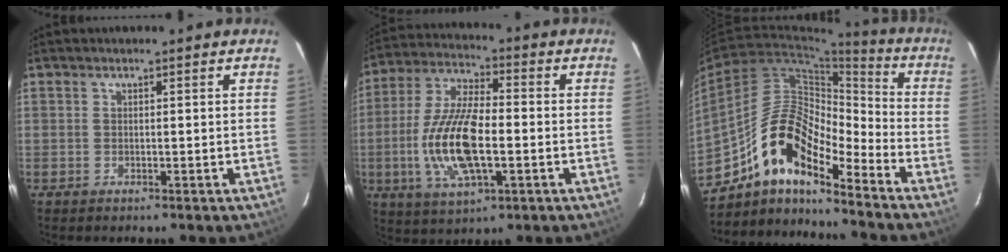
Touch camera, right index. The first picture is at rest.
{"total": 15.8, "force": [-3.1, 6.0, 14.3], "torque": [-0.298, -0.004, -0.059]}
{"total": 14.9, "force": [-10.9, 4.8, 9.0], "torque": [-0.156, 0.020, -0.210]}